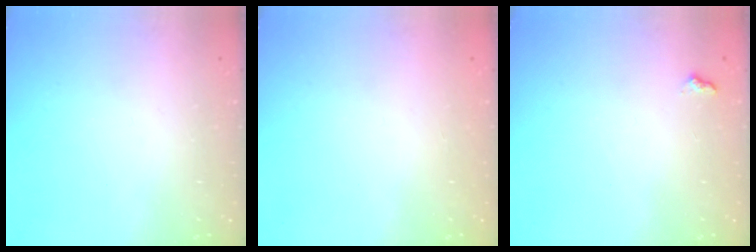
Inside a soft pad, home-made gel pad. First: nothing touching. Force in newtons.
{"total": 1.1, "press": 1.0, "slide": 0.1}
{"total": 6.5, "press": 6.5, "slide": 0.7}